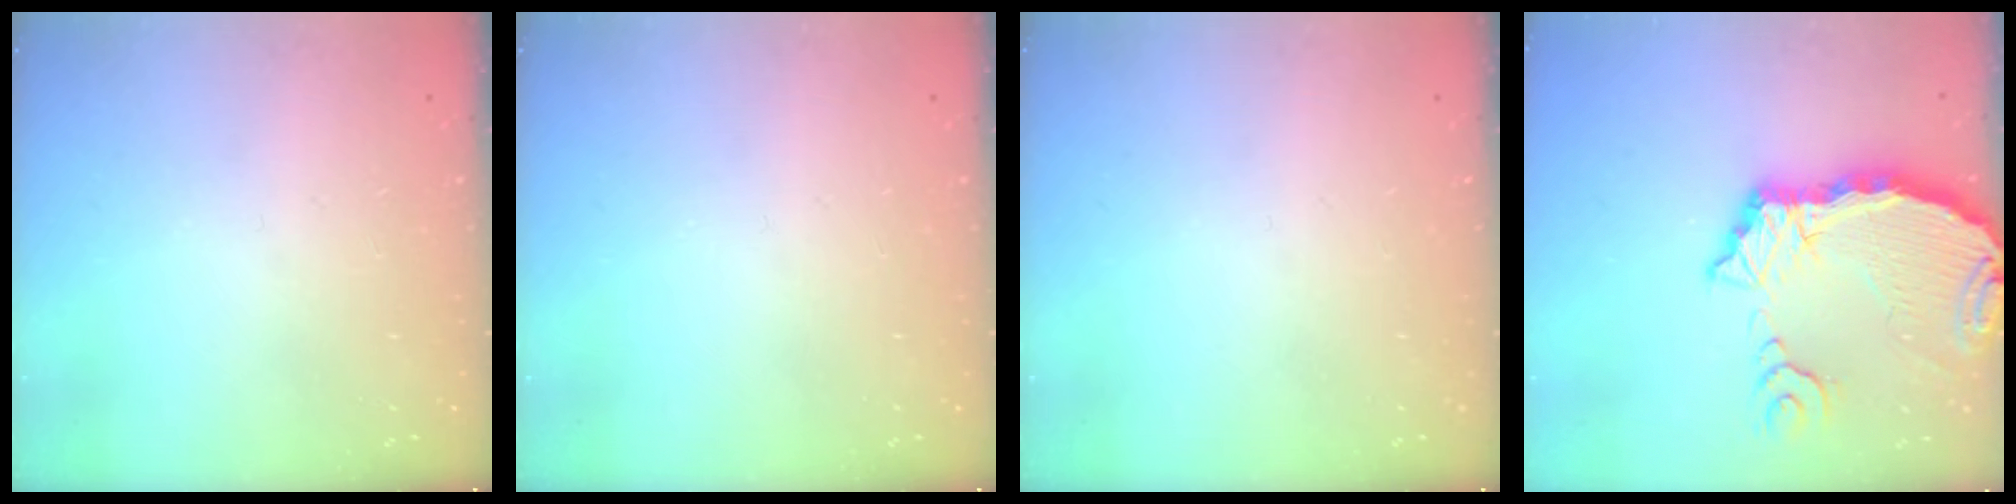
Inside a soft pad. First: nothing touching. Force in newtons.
{"total": 0.0}
{"total": 0.0}
{"total": 15.1, "press": 14.9, "slide": 2.0}